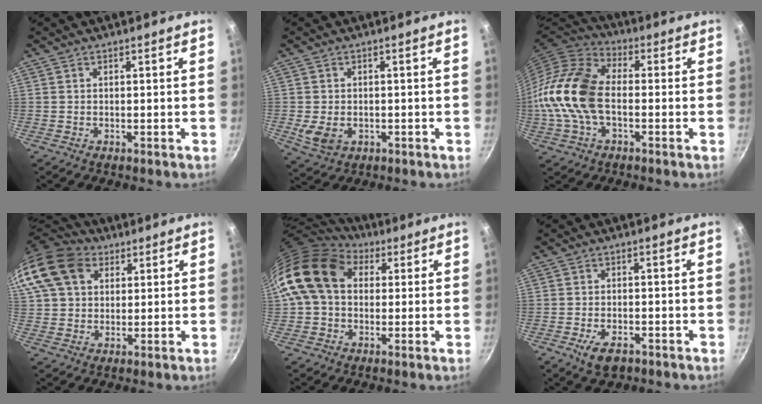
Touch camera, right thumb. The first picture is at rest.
{"total": 5.5, "force": [-1.1, 4.1, 3.6], "torque": [-0.065, -0.003, -0.011]}
{"total": 15.8, "force": [-1.8, 9.8, 12.4], "torque": [-0.228, 0.032, -0.052]}
{"total": 17.7, "force": [6.8, 13.3, 9.5], "torque": [-0.194, 0.025, 0.116]}
{"total": 15.4, "force": [4.1, 11.6, 9.2], "torque": [-0.147, 0.020, 0.058]}
{"total": 5.1, "force": [-2.6, 2.7, 3.5], "torque": [-0.062, 0.009, -0.044]}